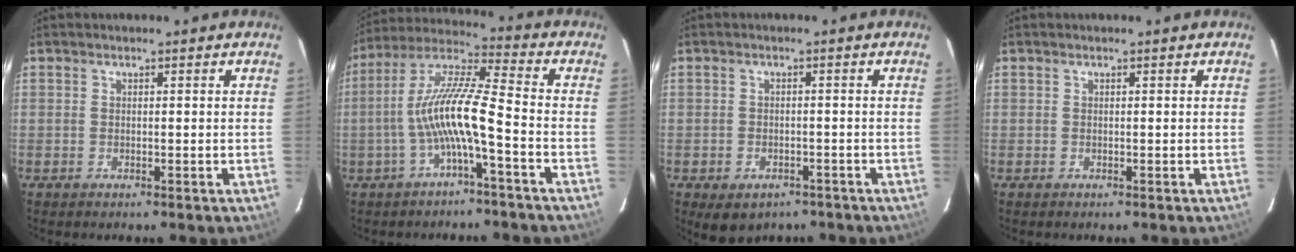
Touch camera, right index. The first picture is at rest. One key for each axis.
{"total": 11.2, "fx": -3.5, "fy": 0.7, "fz": 10.6, "tx": -0.219, "ty": 0.014, "tz": -0.065}
{"total": 6.4, "fx": -4.1, "fy": 4.2, "fz": 2.8, "tx": -0.054, "ty": -0.007, "tz": -0.043}
{"total": 0.0}